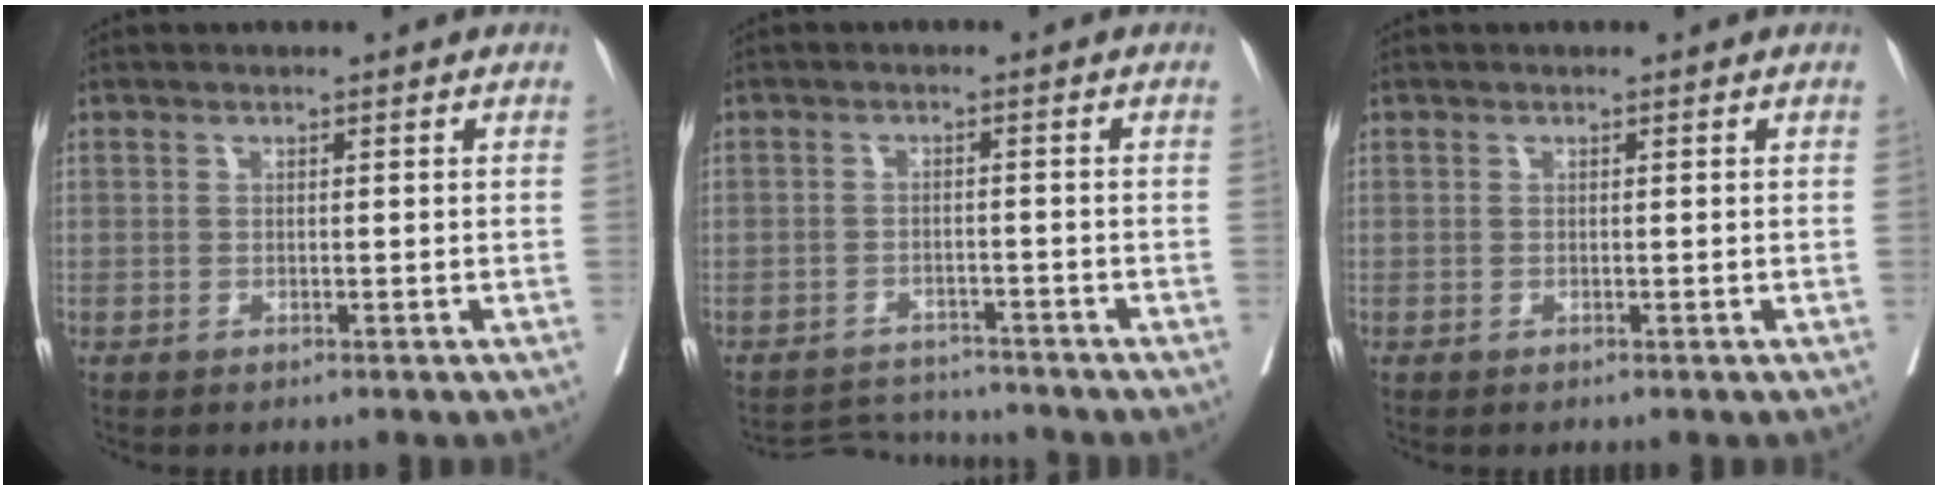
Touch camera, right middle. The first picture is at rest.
{"total": 4.4, "force": [-4.2, 0.2, -1.1], "torque": [0.021, 0.003, -0.069]}
{"total": 0.0}